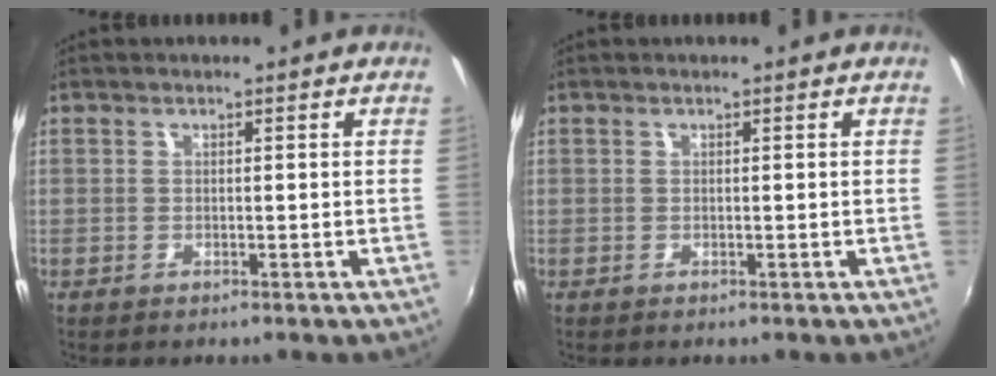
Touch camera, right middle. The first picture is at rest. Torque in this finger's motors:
{"motor_torque": [0.00, 0.00, 0.00, 0.00]}